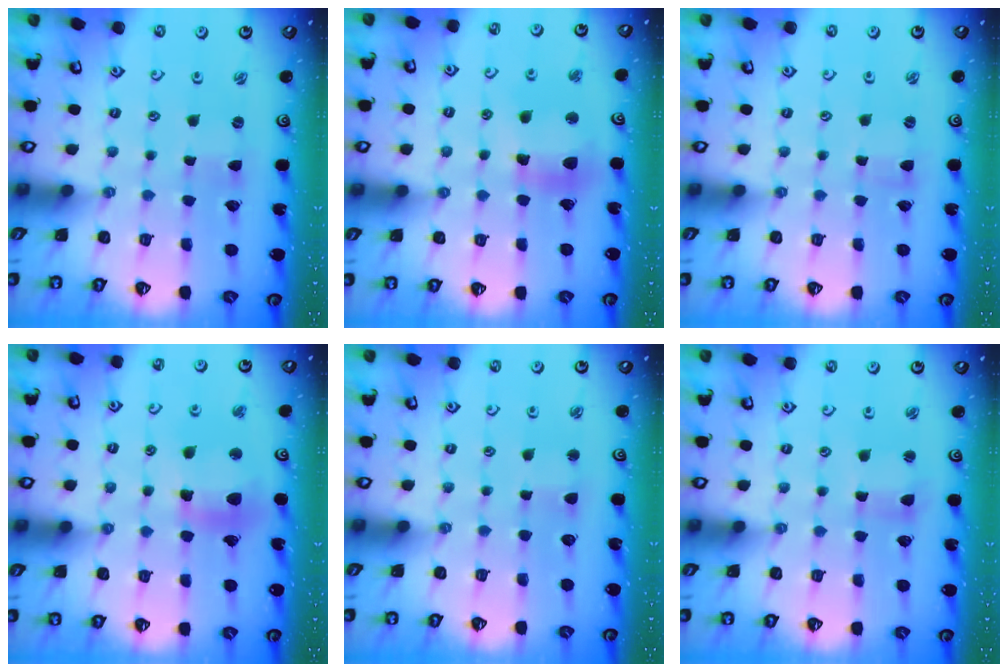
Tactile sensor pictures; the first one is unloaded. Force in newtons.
{"total": 11.8, "press": 11.7, "slide": 1.9}
{"total": 0.9, "press": 0.9, "slide": 0.0}
{"total": 11.4, "press": 11.3, "slide": 1.5}
{"total": 2.5, "press": 2.5, "slide": 0.3}
{"total": 2.5, "press": 2.5, "slide": 0.3}